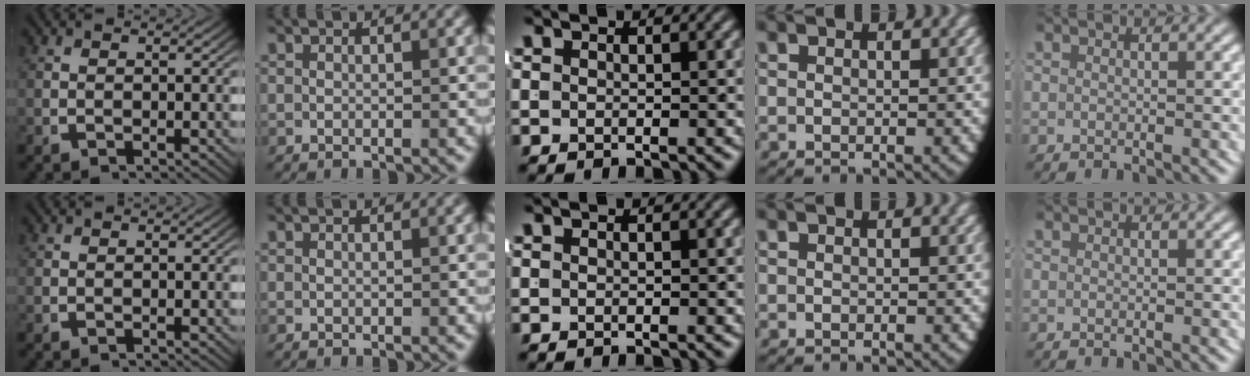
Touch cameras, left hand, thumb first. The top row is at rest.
{}